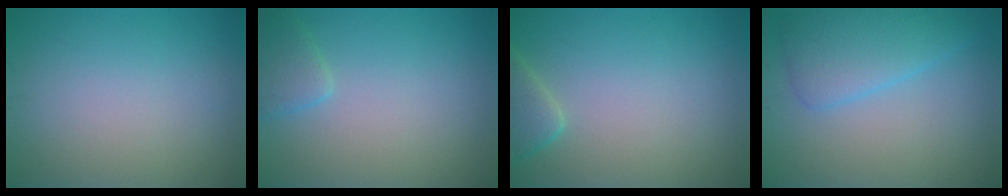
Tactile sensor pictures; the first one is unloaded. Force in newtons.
{"total": 1.9, "press": 1.9, "slide": 0.1}
{"total": 2.4, "press": 2.4, "slide": 0.3}
{"total": 4.4, "press": 4.4, "slide": 0.1}